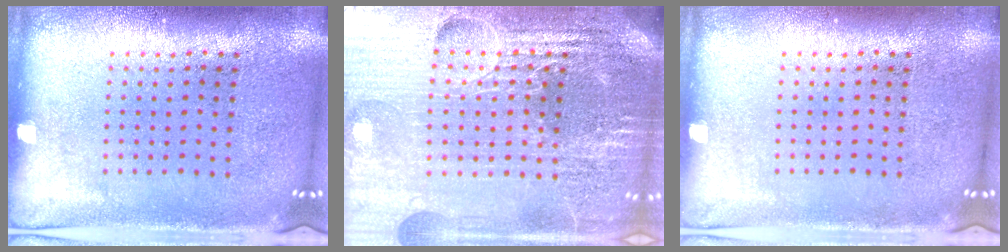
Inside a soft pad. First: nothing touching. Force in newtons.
{"total": 6.0, "press": 5.3, "slide": 2.8}
{"total": 0.0}